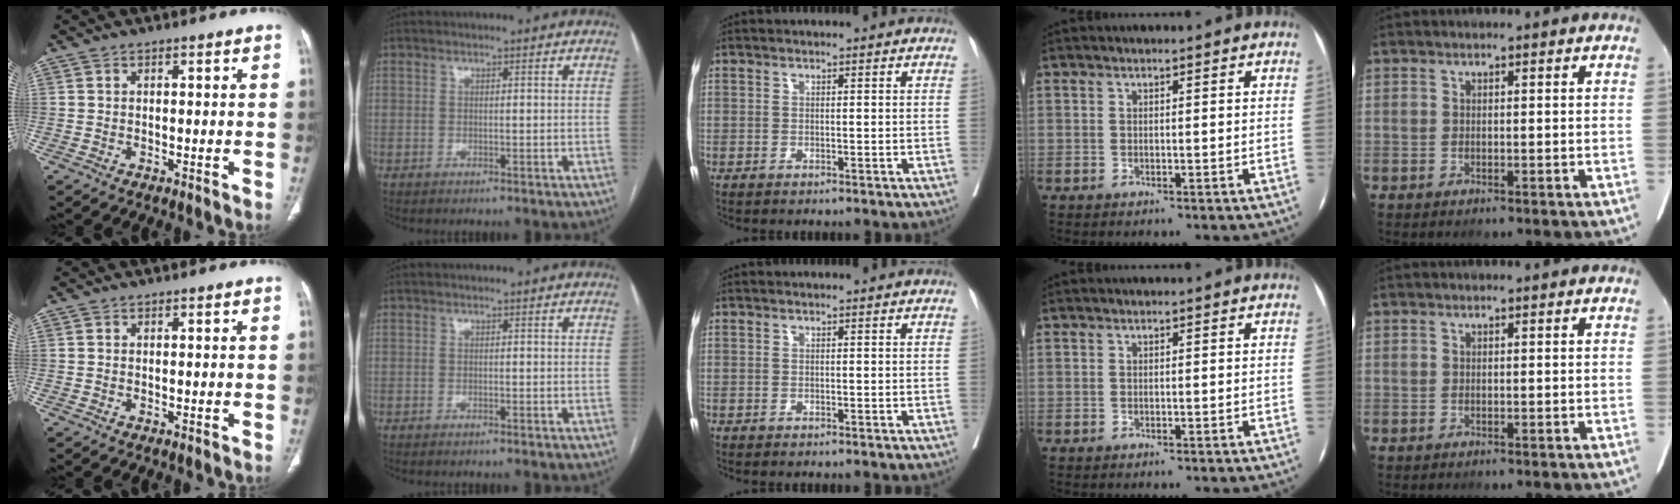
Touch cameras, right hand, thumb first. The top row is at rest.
{}